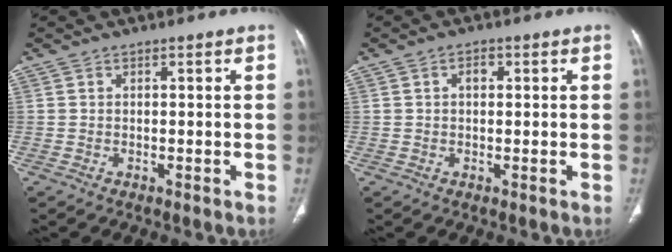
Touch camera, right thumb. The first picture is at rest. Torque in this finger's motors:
{"motor_torque": [-0.18, 0.26, -0.16, 0.02, 0.03]}